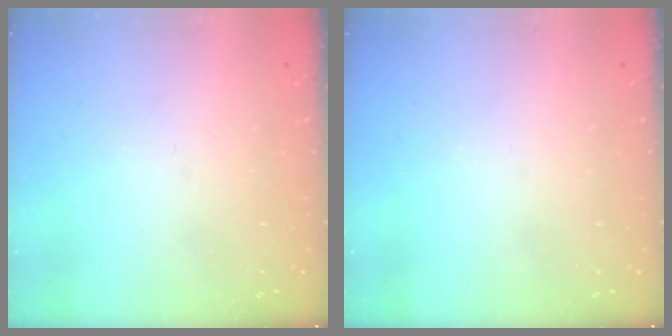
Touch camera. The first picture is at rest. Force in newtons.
{"total": 0.0}